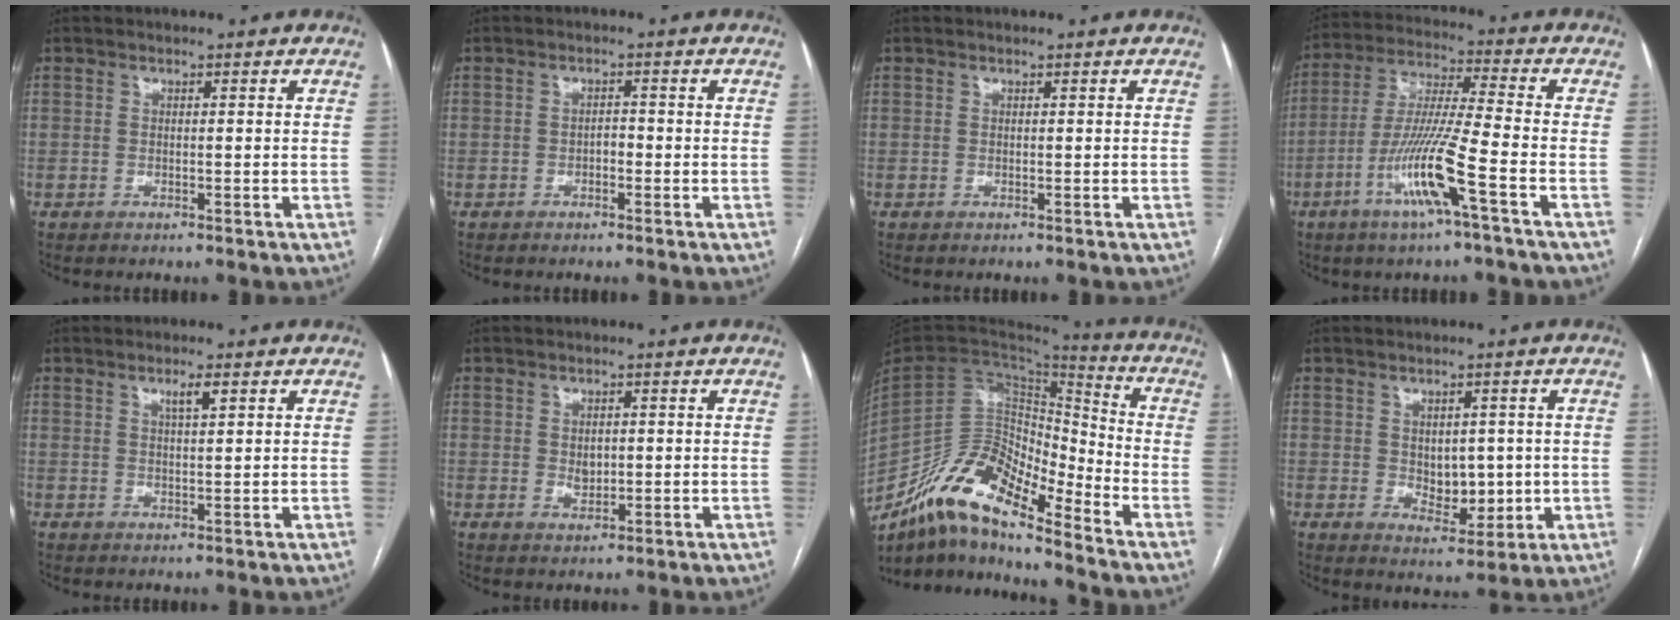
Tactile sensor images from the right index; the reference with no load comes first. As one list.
[{"total": 1.4, "force": [-0.6, 0.7, 1.0], "torque": [-0.011, 0.005, -0.012]}, {"total": 0.0}, {"total": 12.4, "force": [-5.4, -0.6, 11.2], "torque": [-0.226, -0.008, -0.107]}, {"total": 2.1, "force": [1.2, 0.1, 1.7], "torque": [-0.034, -0.002, 0.021]}, {"total": 2.3, "force": [0.2, 1.6, 1.6], "torque": [-0.027, -0.003, 0.008]}, {"total": 14.5, "force": [-11.3, 4.0, 8.2], "torque": [-0.141, 0.033, -0.206]}, {"total": 5.9, "force": [0.1, 3.6, 4.7], "torque": [-0.063, -0.002, 0.016]}]